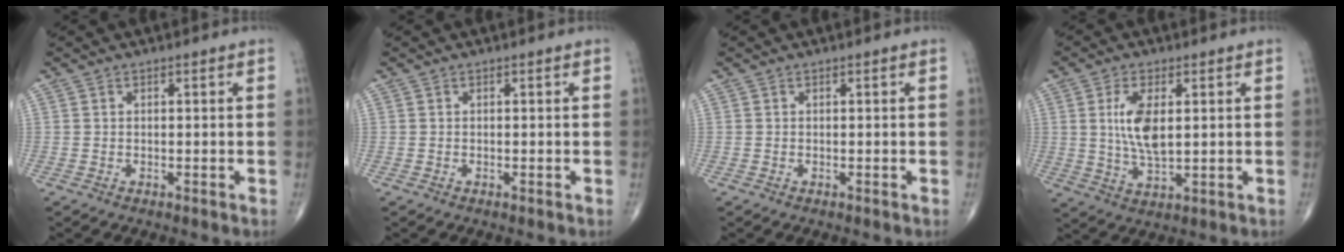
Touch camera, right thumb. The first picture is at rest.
{"total": 0.0}
{"total": 0.0}
{"total": 8.1, "force": [1.6, 3.6, 7.1], "torque": [-0.138, -0.013, 0.035]}